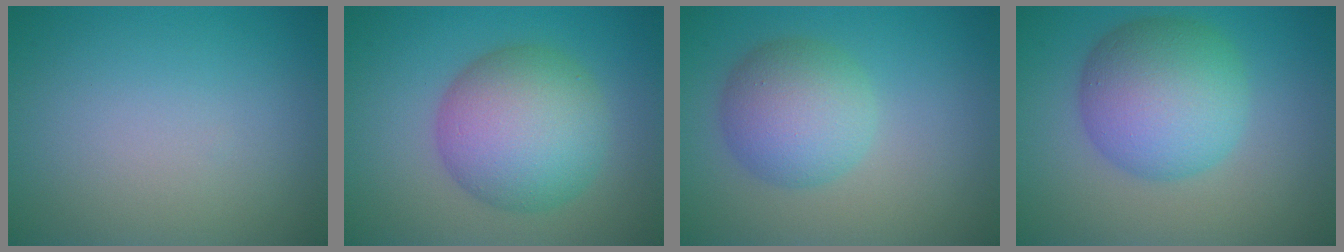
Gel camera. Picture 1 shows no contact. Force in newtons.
{"total": 8.5, "press": 8.5, "slide": 0.2}
{"total": 5.3, "press": 5.3, "slide": 0.2}
{"total": 7.9, "press": 7.9, "slide": 0.1}